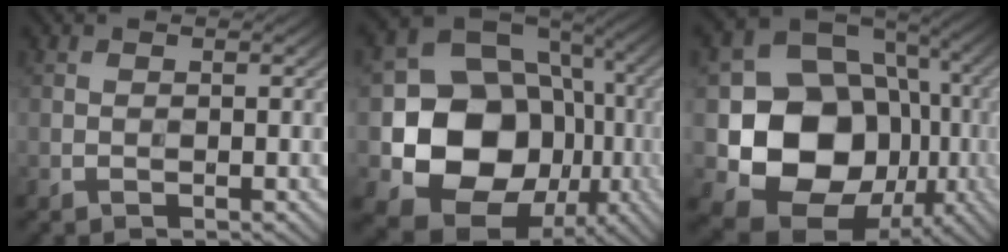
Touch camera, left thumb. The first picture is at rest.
{"total": 15.7, "force": [-2.7, 13.0, 8.5], "torque": [-0.158, -0.041, -0.044]}
{"total": 15.8, "force": [-2.5, 13.0, 8.6], "torque": [-0.163, -0.043, -0.037]}